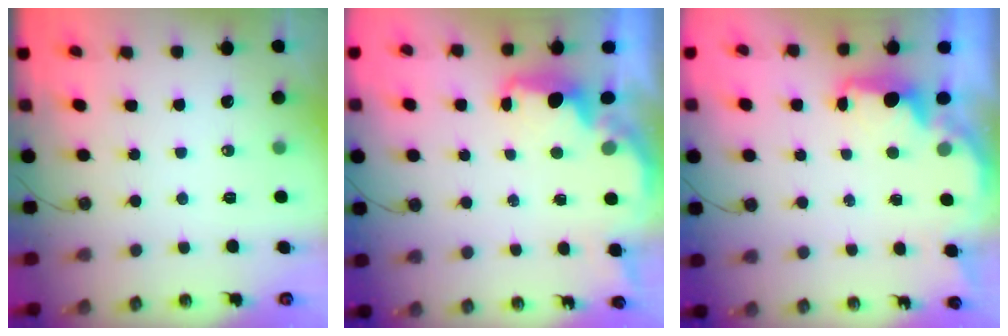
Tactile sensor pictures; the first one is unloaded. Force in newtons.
{"total": 2.0, "press": 1.9, "slide": 0.8}
{"total": 2.2, "press": 2.1, "slide": 0.6}